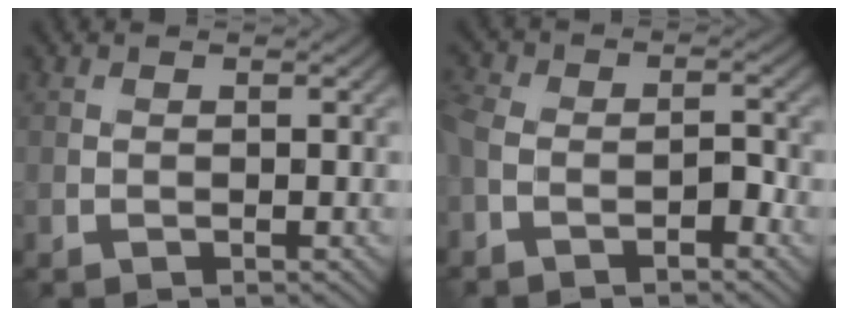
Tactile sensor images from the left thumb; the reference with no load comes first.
{"total": 5.7, "force": [-3.0, 2.8, 3.9], "torque": [-0.067, 0.000, -0.053]}